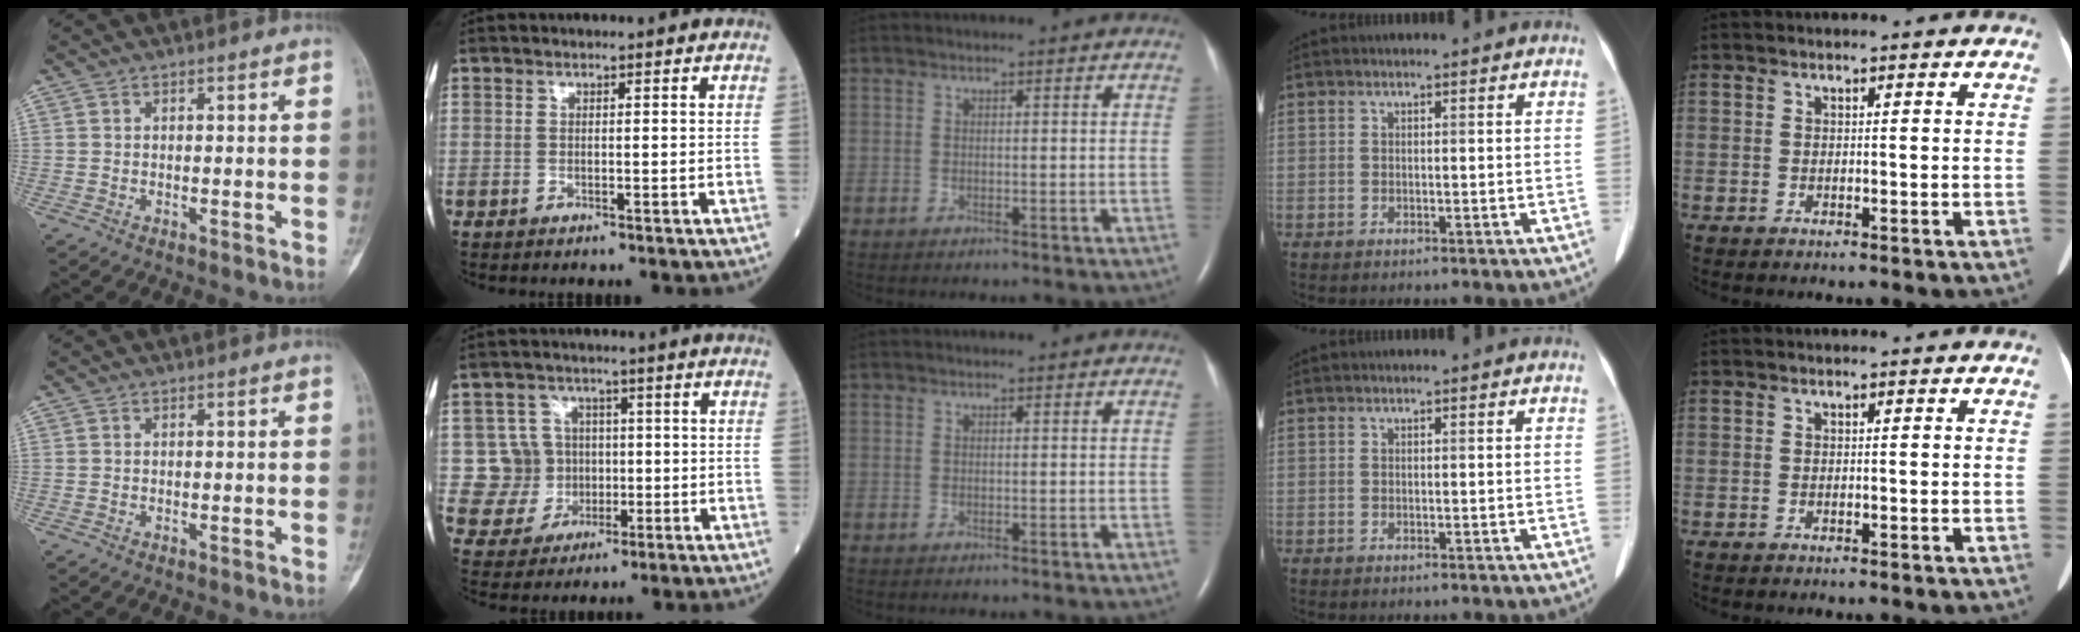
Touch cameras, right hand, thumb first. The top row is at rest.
{"index": {"total": 6.9, "force": [0.1, 6.9, 0.5], "torque": [-0.012, 0.016, 0.010]}}